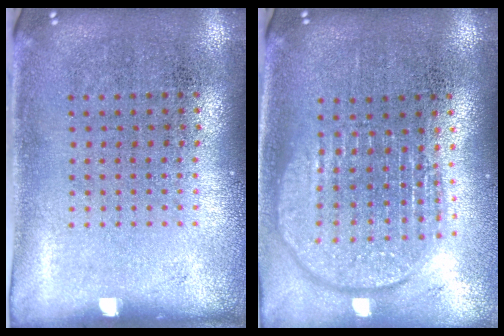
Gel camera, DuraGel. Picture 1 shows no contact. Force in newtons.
{"total": 1.9, "press": 1.6, "slide": 1.0}